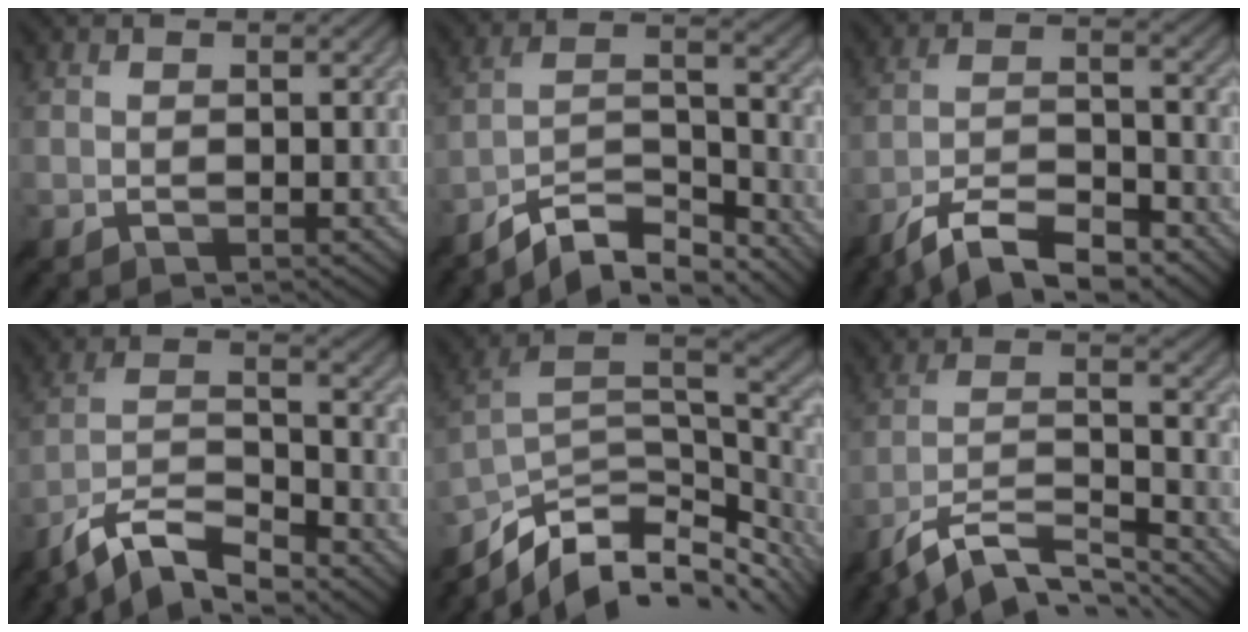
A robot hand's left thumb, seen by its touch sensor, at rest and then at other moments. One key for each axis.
{"total": 9.7, "fx": -8.2, "fy": 2.3, "fz": 4.7, "tx": -0.084, "ty": 0.010, "tz": -0.156}
{"total": 10.8, "fx": -8.3, "fy": 3.1, "fz": 6.1, "tx": -0.112, "ty": 0.001, "tz": -0.162}
{"total": 10.4, "fx": -8.4, "fy": 2.6, "fz": 5.6, "tx": -0.107, "ty": 0.005, "tz": -0.169}
{"total": 14.5, "fx": -8.1, "fy": 7.0, "fz": 9.8, "tx": -0.218, "ty": -0.033, "tz": -0.124}
{"total": 10.6, "fx": -8.1, "fy": 2.8, "fz": 6.2, "tx": -0.121, "ty": 0.000, "tz": -0.155}